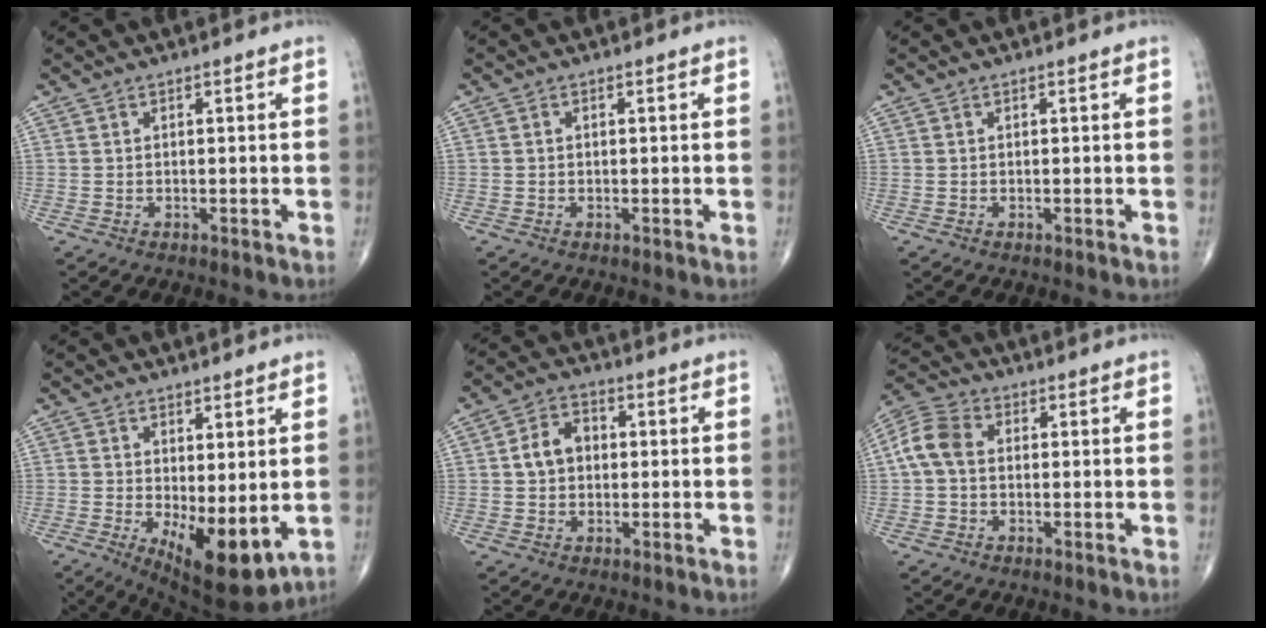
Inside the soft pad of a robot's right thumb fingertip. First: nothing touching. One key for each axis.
{"total": 0.0}
{"total": 0.0}
{"total": 10.5, "fx": -1.4, "fy": 4.1, "fz": 9.6, "tx": -0.140, "ty": -0.024, "tz": -0.006}
{"total": 6.2, "fx": 0.3, "fy": 4.7, "fz": 3.9, "tx": -0.060, "ty": 0.018, "tz": -0.001}
{"total": 6.8, "fx": 0.2, "fy": 4.8, "fz": 4.8, "tx": -0.101, "ty": 0.021, "tz": -0.007}